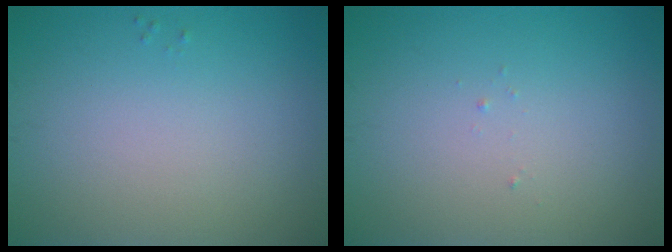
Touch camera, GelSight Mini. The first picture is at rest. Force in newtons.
{"total": 0.0}